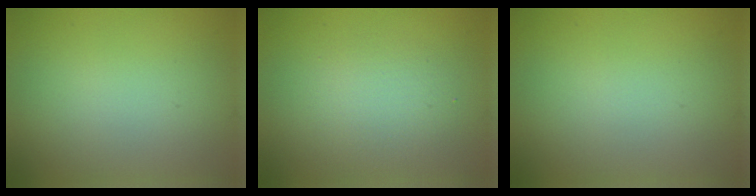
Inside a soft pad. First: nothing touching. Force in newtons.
{"total": 2.6, "press": 2.6, "slide": 0.1}
{"total": 0.0}